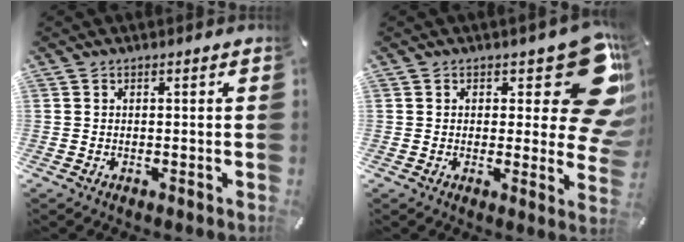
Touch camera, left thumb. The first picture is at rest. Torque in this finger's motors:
{"motor_torque": [0.87, 1.05, 0.42, -0.10, 0.03]}